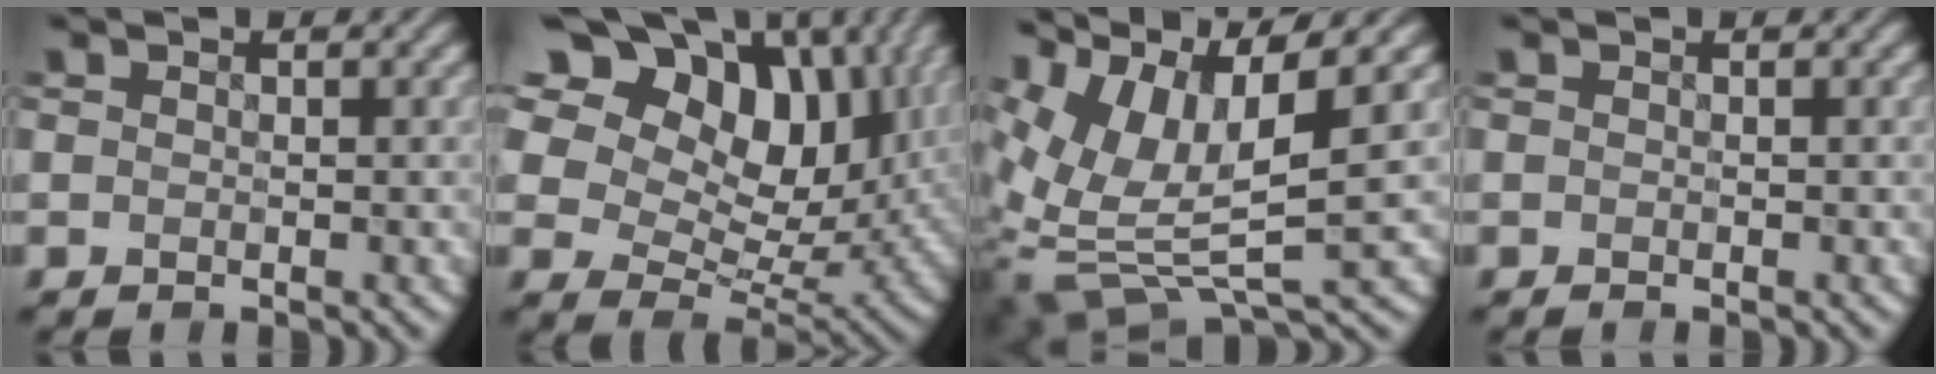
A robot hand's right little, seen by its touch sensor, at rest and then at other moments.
{"total": 18.0, "force": [8.9, 11.0, 11.1], "torque": [-0.212, 0.057, 0.137]}
{"total": 10.6, "force": [3.6, 4.1, 9.1], "torque": [-0.204, 0.002, 0.076]}
{"total": 0.0}